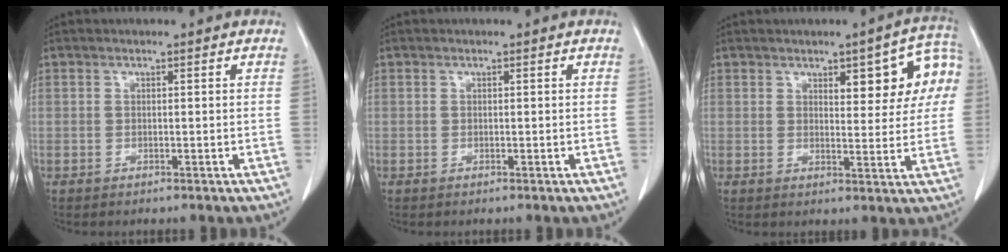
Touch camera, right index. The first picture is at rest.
{"total": 0.0}
{"total": 9.6, "force": [3.3, 3.0, 8.5], "torque": [-0.097, 0.020, 0.040]}